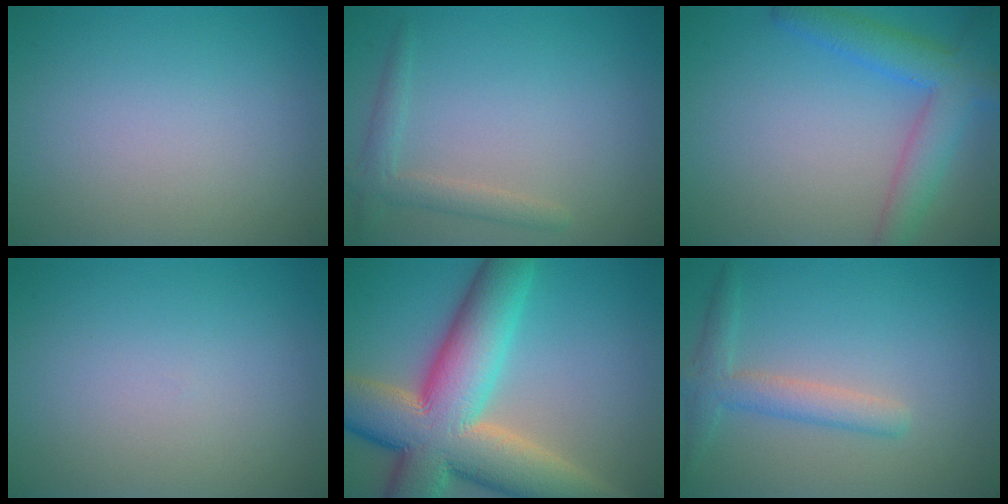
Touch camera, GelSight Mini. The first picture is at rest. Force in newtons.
{"total": 2.0, "press": 2.0, "slide": 0.3}
{"total": 5.1, "press": 5.0, "slide": 0.3}
{"total": 0.0}
{"total": 14.3, "press": 14.2, "slide": 1.1}
{"total": 2.8, "press": 2.8, "slide": 0.1}